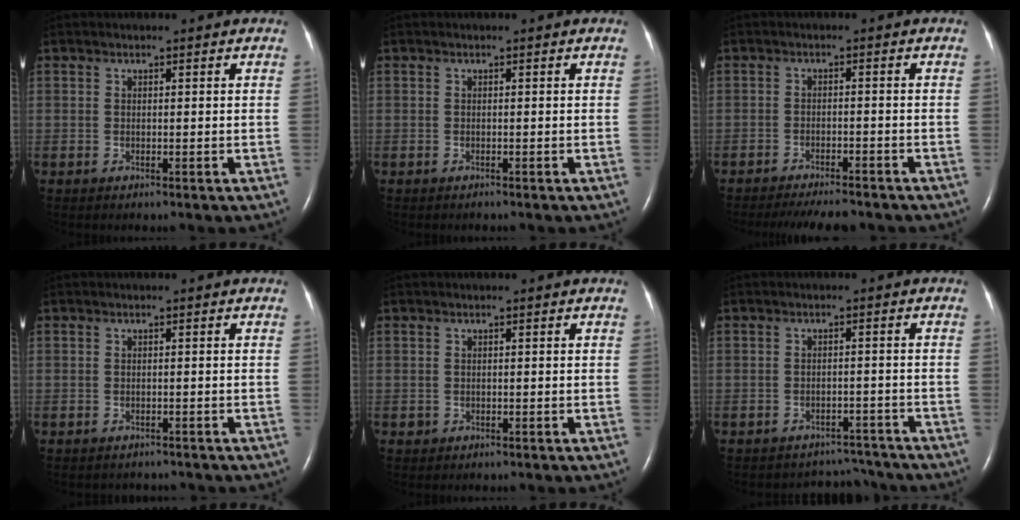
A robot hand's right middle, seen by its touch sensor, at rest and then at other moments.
{"total": 0.0}
{"total": 8.1, "force": [-7.3, 1.4, 3.1], "torque": [-0.043, -0.014, -0.104]}
{"total": 2.4, "force": [-2.2, 0.8, 0.1], "torque": [0.000, -0.003, -0.027]}
{"total": 0.5, "force": [-0.2, 0.5, 0.0], "torque": [-0.003, 0.003, -0.003]}
{"total": 5.6, "force": [-5.3, 1.5, -1.2], "torque": [0.016, 0.022, -0.065]}